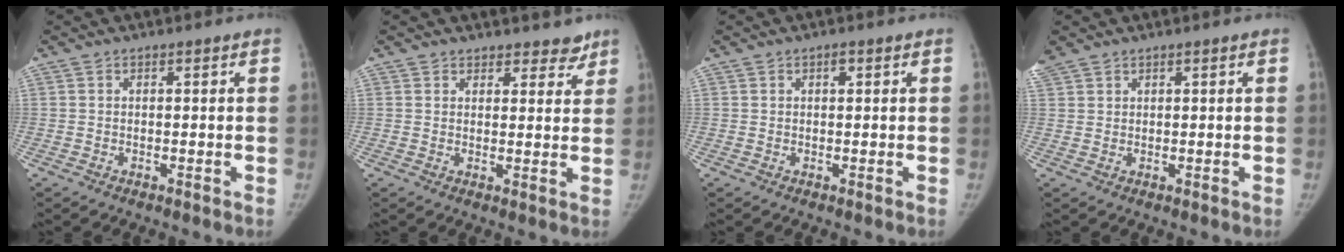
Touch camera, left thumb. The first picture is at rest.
{"total": 4.3, "force": [3.6, 2.3, 0.4], "torque": [0.035, -0.024, 0.038]}
{"total": 1.1, "force": [0.5, 0.6, 0.7], "torque": [0.000, 0.001, 0.004]}
{"total": 3.2, "force": [2.3, 2.1, 0.8], "torque": [-0.018, 0.013, 0.052]}